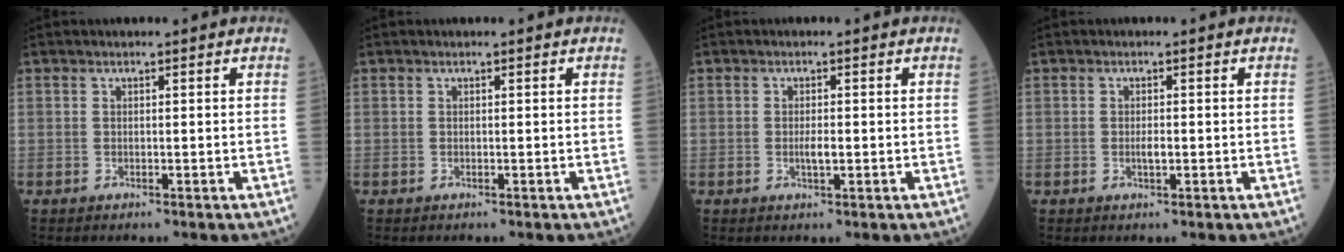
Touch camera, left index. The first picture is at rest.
{"total": 0.0}
{"total": 1.8, "force": [-0.4, 0.5, 1.6], "torque": [-0.032, -0.004, -0.007]}
{"total": 1.3, "force": [-0.4, 0.4, 1.2], "torque": [-0.024, -0.004, -0.006]}